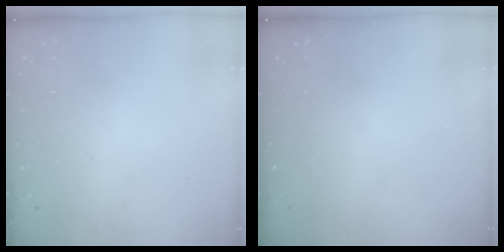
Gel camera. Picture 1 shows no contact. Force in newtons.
{"total": 0.0}